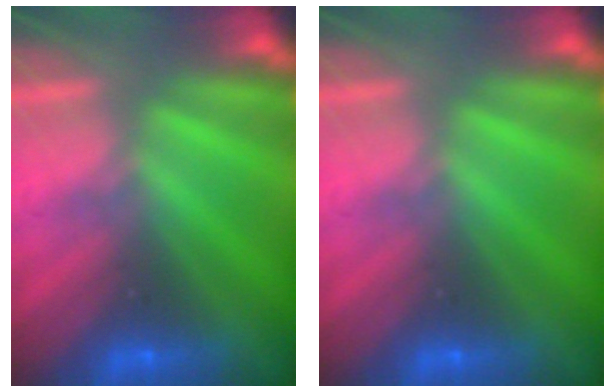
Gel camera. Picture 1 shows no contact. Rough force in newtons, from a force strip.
{"total": 0.0}